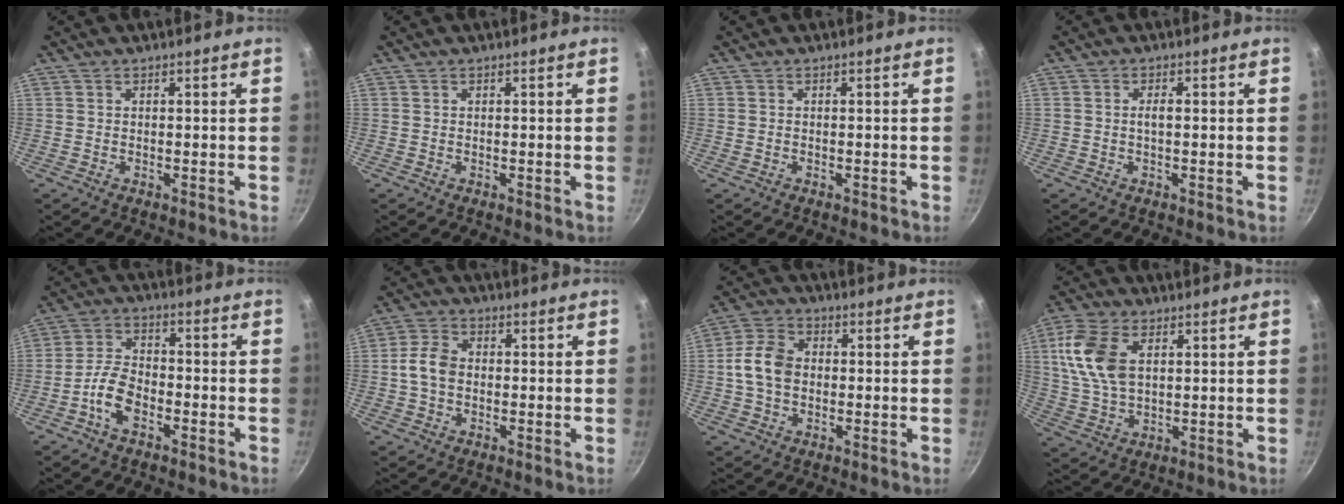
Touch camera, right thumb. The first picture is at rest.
{"total": 0.0}
{"total": 0.0}
{"total": 1.6, "force": [0.0, 0.7, 1.5], "torque": [-0.028, 0.004, -0.002]}
{"total": 6.6, "force": [-3.1, 3.6, 4.6], "torque": [-0.084, 0.030, -0.065]}
{"total": 6.0, "force": [-0.4, 4.3, 4.1], "torque": [-0.070, 0.018, -0.016]}
{"total": 8.4, "force": [-0.2, 6.1, 5.7], "torque": [-0.096, 0.020, -0.013]}
{"total": 12.1, "force": [3.1, 7.3, 9.1], "torque": [-0.173, -0.002, 0.059]}